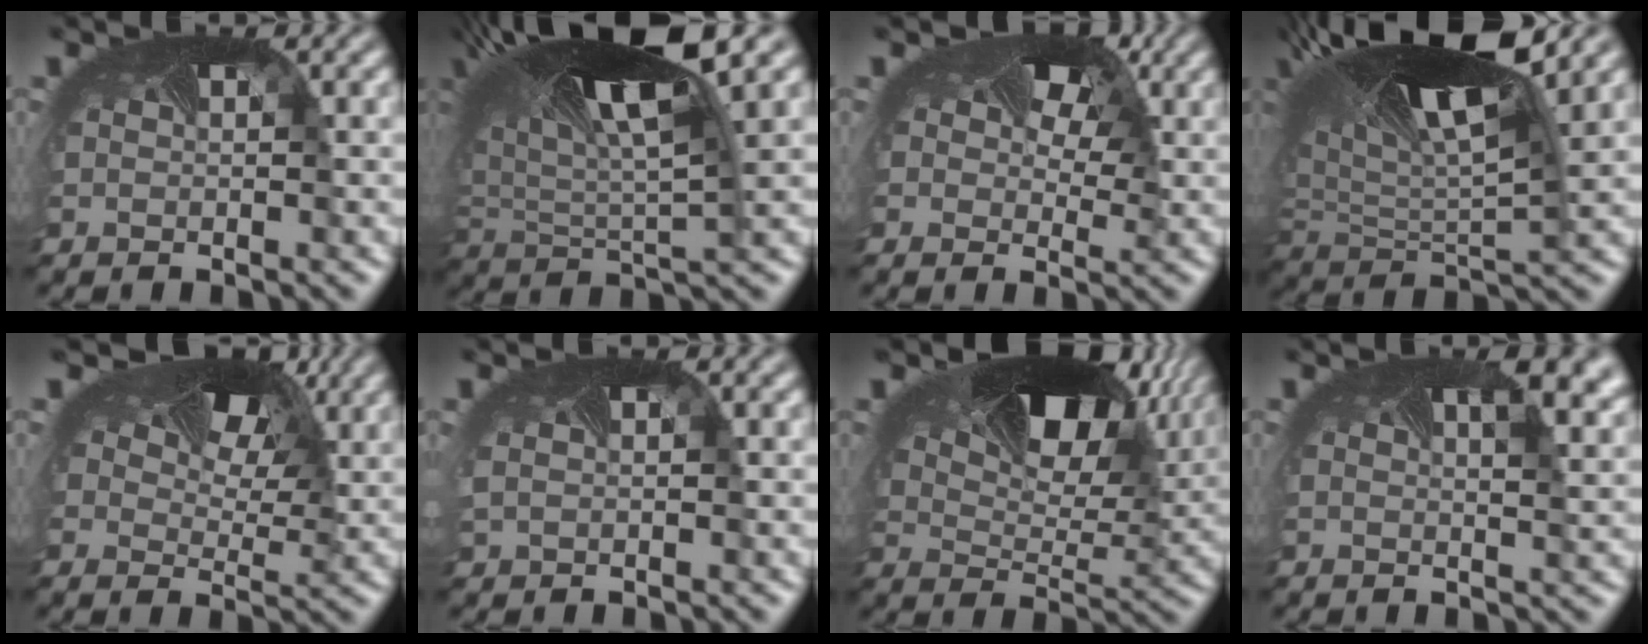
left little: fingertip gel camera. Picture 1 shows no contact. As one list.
[{"total": 13.1, "force": [5.6, 4.5, 10.9], "torque": [-0.241, 0.007, 0.107]}, {"total": 5.6, "force": [2.1, 3.8, 3.5], "torque": [-0.050, -0.003, 0.026]}, {"total": 12.8, "force": [5.6, 5.0, 10.4], "torque": [-0.217, -0.001, 0.103]}, {"total": 6.7, "force": [3.6, 3.9, 4.0], "torque": [-0.066, -0.008, 0.059]}, {"total": 0.7, "force": [0.1, 0.5, 0.5], "torque": [-0.025, -0.002, 0.015]}, {"total": 11.1, "force": [6.5, 5.6, 7.1], "torque": [-0.129, 0.001, 0.110]}, {"total": 6.1, "force": [2.9, 2.7, 4.6], "torque": [-0.052, 0.016, 0.026]}]